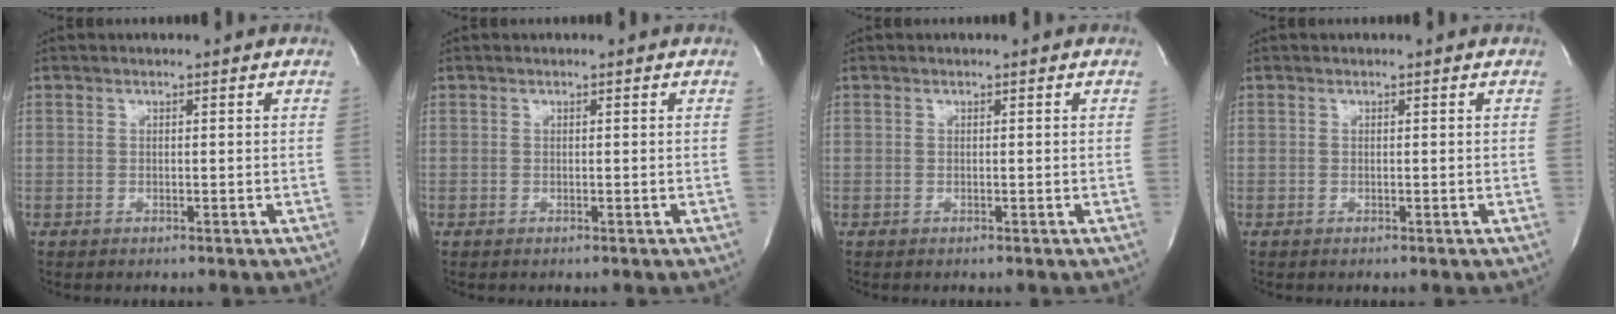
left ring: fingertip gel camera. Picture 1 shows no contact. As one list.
[{"total": 0.0}, {"total": 0.0}, {"total": 0.0}]